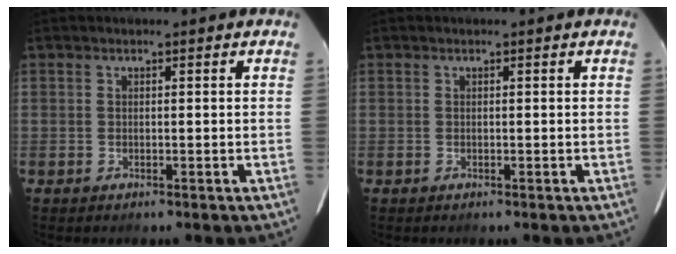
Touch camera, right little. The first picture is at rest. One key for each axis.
{"total": 0.0}